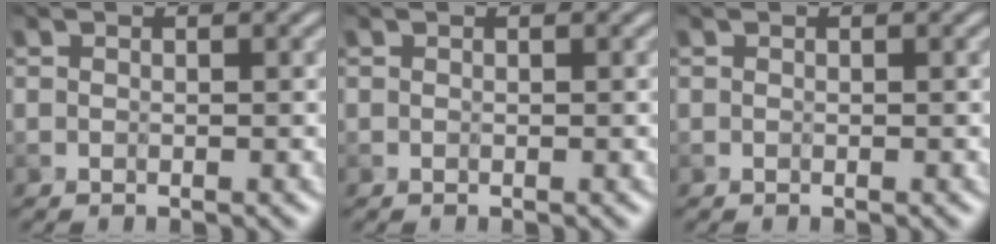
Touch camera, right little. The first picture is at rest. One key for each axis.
{"total": 0.0}
{"total": 0.0}